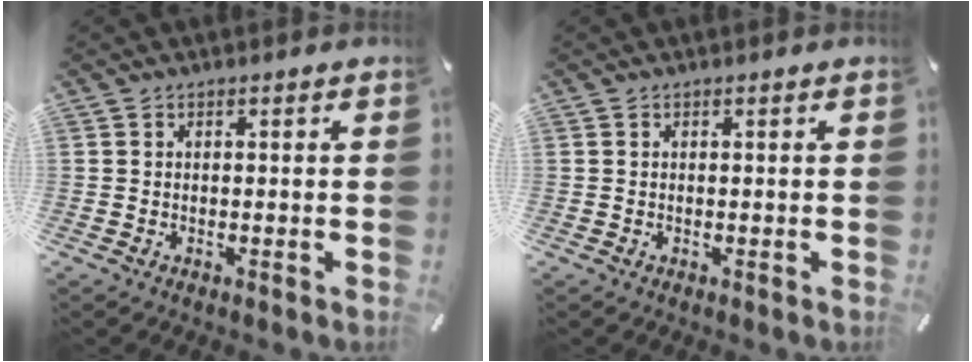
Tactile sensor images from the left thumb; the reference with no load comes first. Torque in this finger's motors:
{"motor_torque": [0.01, 0.00, 0.00, 0.00, 0.00]}